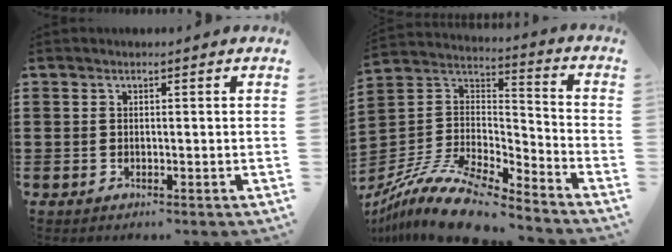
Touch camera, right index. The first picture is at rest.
{"total": 13.7, "force": [-11.0, 3.6, 7.2], "torque": [-0.146, 0.036, -0.211]}